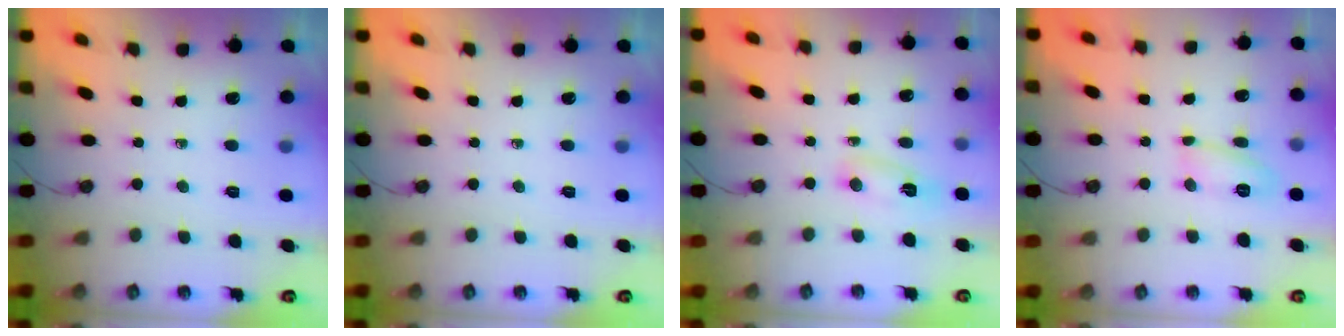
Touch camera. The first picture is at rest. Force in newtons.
{"total": 0.0}
{"total": 3.5, "press": 3.2, "slide": 1.5}
{"total": 9.6, "press": 8.5, "slide": 4.4}